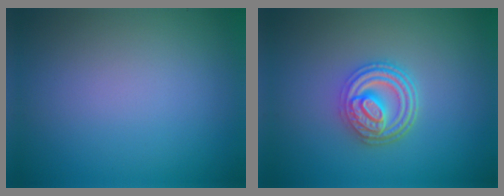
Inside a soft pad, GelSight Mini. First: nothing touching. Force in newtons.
{"total": 4.8, "press": 3.7, "slide": 3.0}